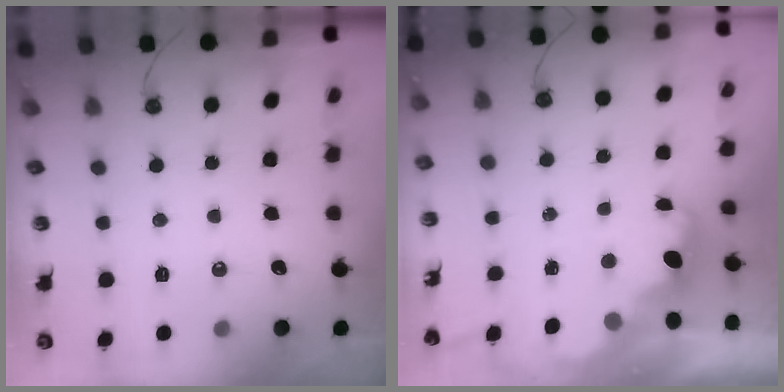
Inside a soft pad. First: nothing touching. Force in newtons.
{"total": 3.7, "press": 3.6, "slide": 0.7}